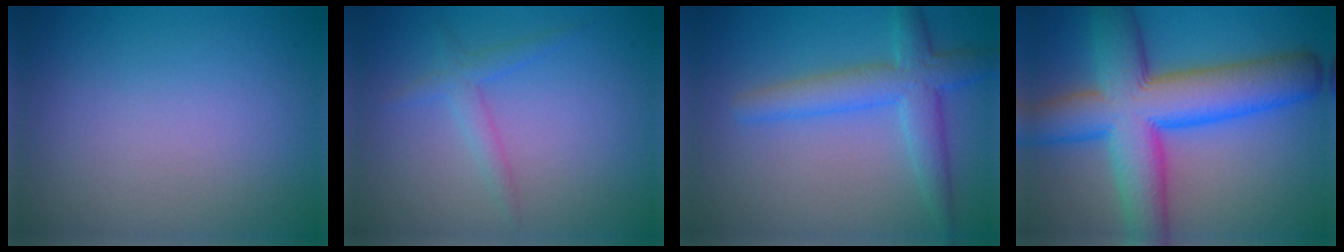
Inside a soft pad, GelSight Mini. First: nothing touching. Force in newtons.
{"total": 1.8, "press": 1.8, "slide": 0.0}
{"total": 4.5, "press": 4.5, "slide": 0.1}
{"total": 12.1, "press": 12.1, "slide": 0.3}